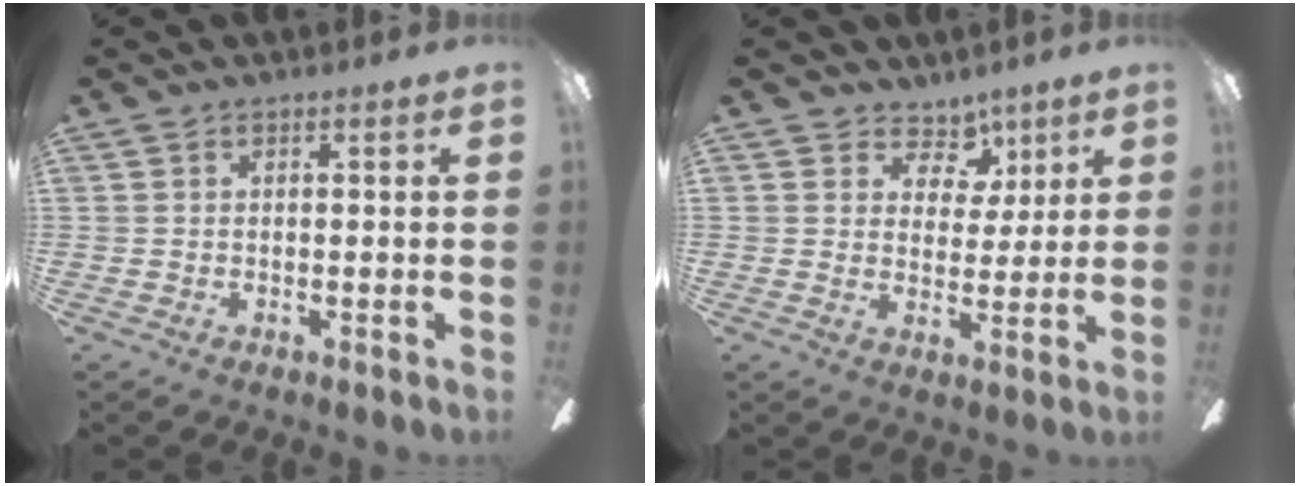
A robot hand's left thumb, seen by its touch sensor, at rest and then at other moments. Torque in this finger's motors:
{"motor_torque": [0.23, -0.36, -0.26, -0.15, -0.06]}